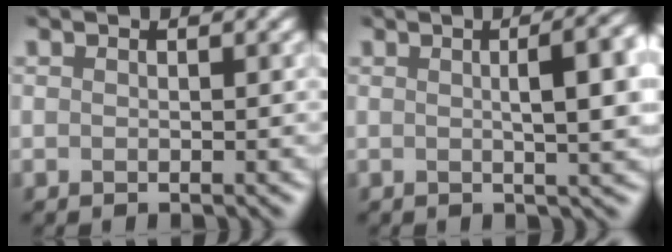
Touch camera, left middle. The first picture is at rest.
{"total": 5.8, "force": [0.7, 1.2, 5.6], "torque": [-0.049, 0.015, 0.007]}